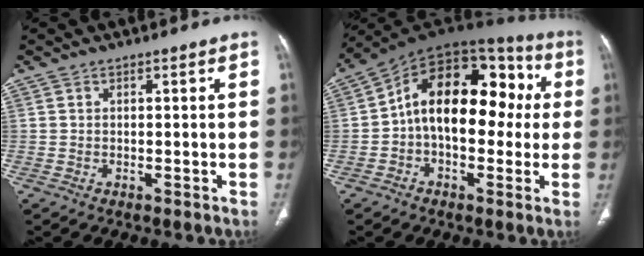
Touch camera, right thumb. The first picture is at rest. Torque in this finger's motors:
{"motor_torque": [0.43, 1.43, 0.32, -0.08, 0.27]}